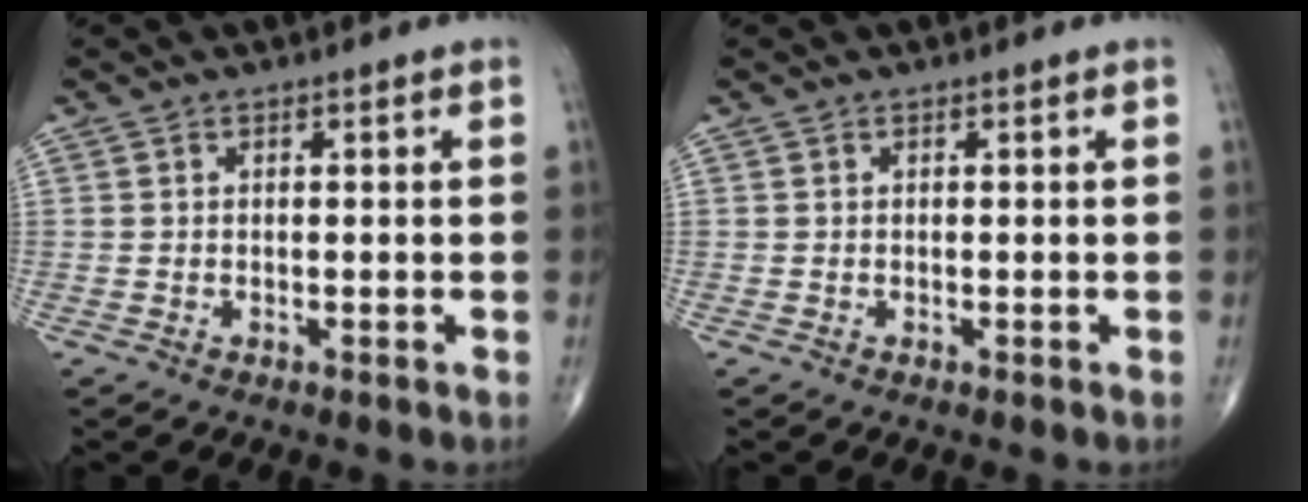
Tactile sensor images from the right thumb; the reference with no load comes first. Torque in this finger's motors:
{"motor_torque": [0.00, 0.00, 0.00, 0.00, 0.00]}